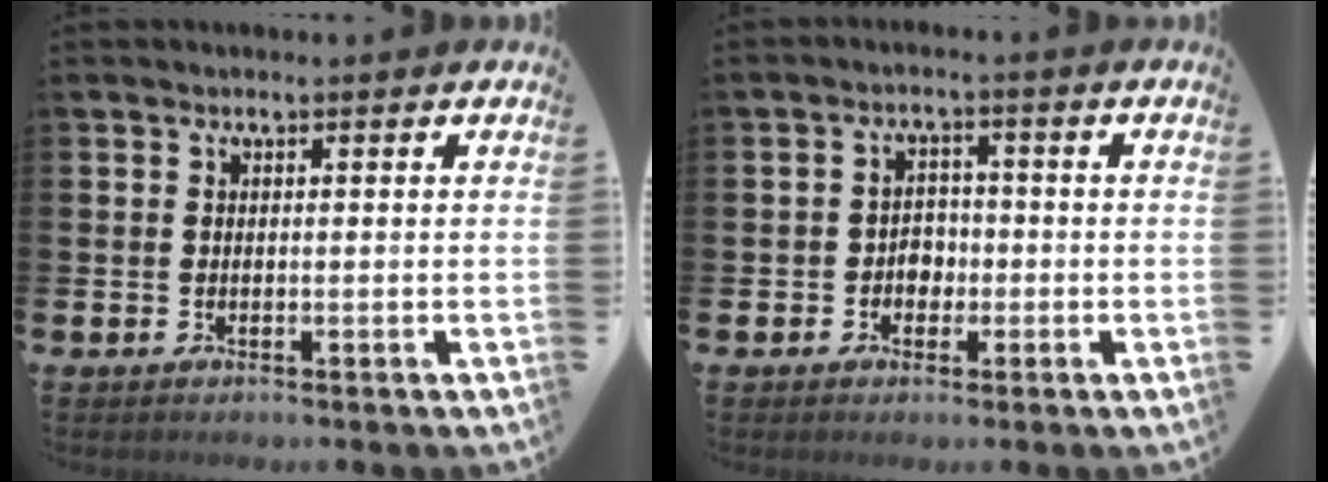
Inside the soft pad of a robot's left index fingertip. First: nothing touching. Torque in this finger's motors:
{"motor_torque": [0.02, 0.10, 0.04, 0.01]}